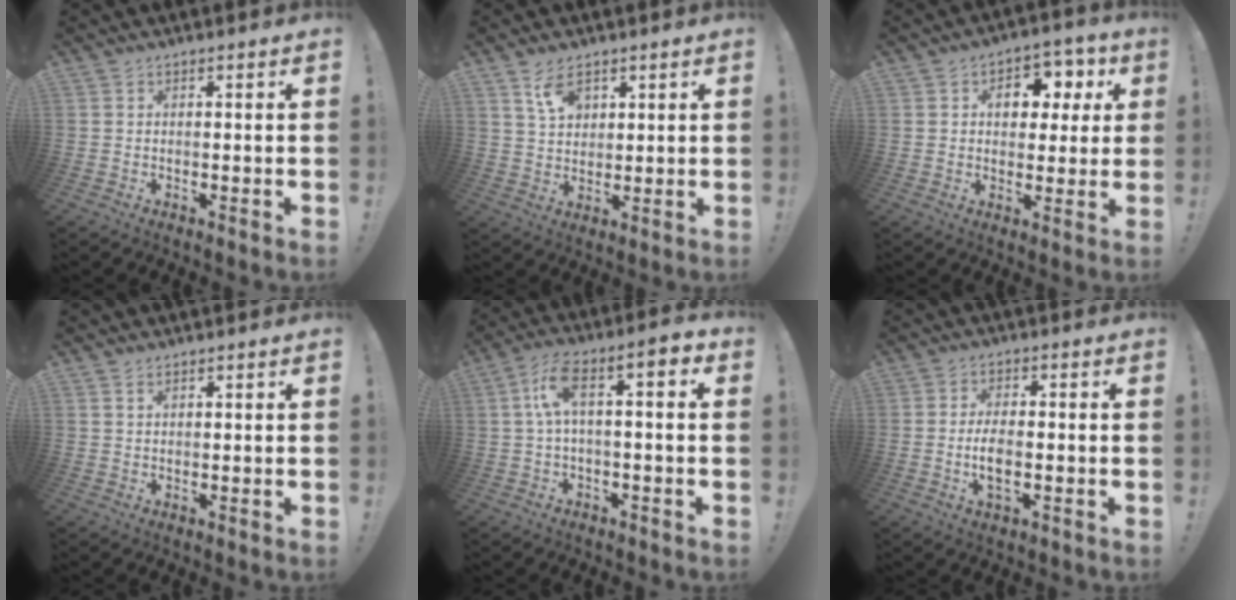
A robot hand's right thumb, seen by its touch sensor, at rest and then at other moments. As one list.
[{"total": 7.3, "force": [4.3, 4.6, 3.7], "torque": [-0.062, -0.017, 0.081]}, {"total": 9.3, "force": [2.8, 6.8, 5.7], "torque": [-0.065, -0.012, 0.047]}, {"total": 1.1, "force": [0.8, 0.5, 0.5], "torque": [-0.010, -0.001, 0.015]}, {"total": 8.6, "force": [1.3, 2.8, 8.0], "torque": [-0.138, 0.004, 0.025]}, {"total": 5.7, "force": [-1.2, 2.3, 5.1], "torque": [-0.098, -0.006, -0.024]}]